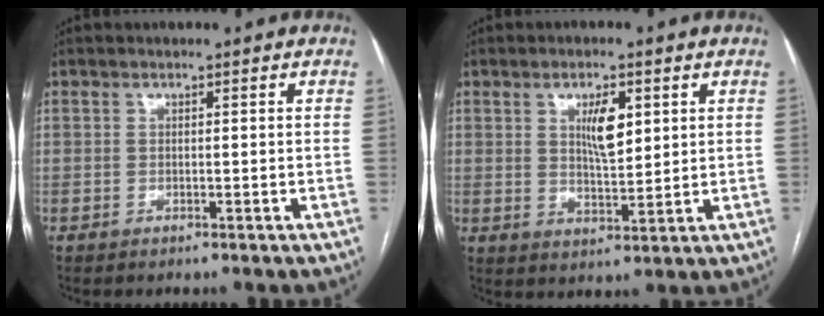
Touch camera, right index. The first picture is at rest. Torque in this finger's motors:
{"motor_torque": [0.46, 0.36, 0.12, 0.05]}